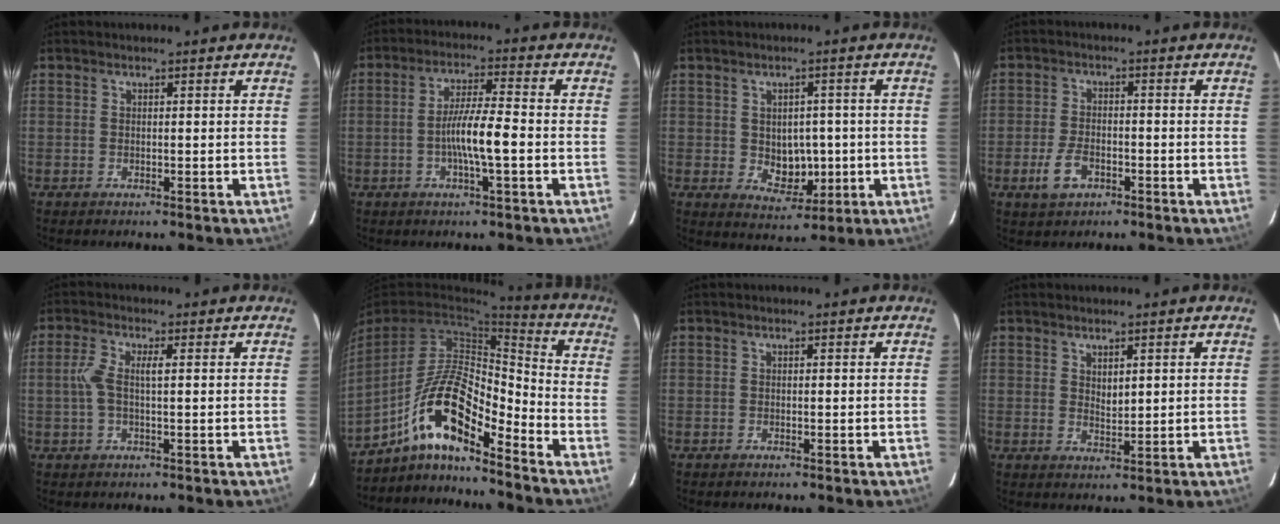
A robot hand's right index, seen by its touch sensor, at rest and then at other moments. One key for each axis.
{"total": 7.4, "fx": -1.7, "fy": 0.3, "fz": 7.1, "tx": -0.135, "ty": 0.003, "tz": -0.035}
{"total": 6.2, "fx": -0.4, "fy": 4.3, "fz": 4.4, "tx": -0.055, "ty": 0.001, "tz": 0.007}
{"total": 4.7, "fx": -2.3, "fy": 2.7, "fz": 3.1, "tx": -0.069, "ty": -0.001, "tz": -0.038}
{"total": 3.8, "fx": 0.3, "fy": 0.8, "fz": 3.7, "tx": -0.091, "ty": 0.011, "tz": 0.003}
{"total": 13.8, "fx": -9.3, "fy": 3.1, "fz": 9.8, "tx": -0.189, "ty": 0.026, "tz": -0.166}
{"total": 0.0}
{"total": 2.2, "fx": 0.9, "fy": 0.9, "fz": 1.8, "tx": -0.033, "ty": -0.005, "tz": 0.020}